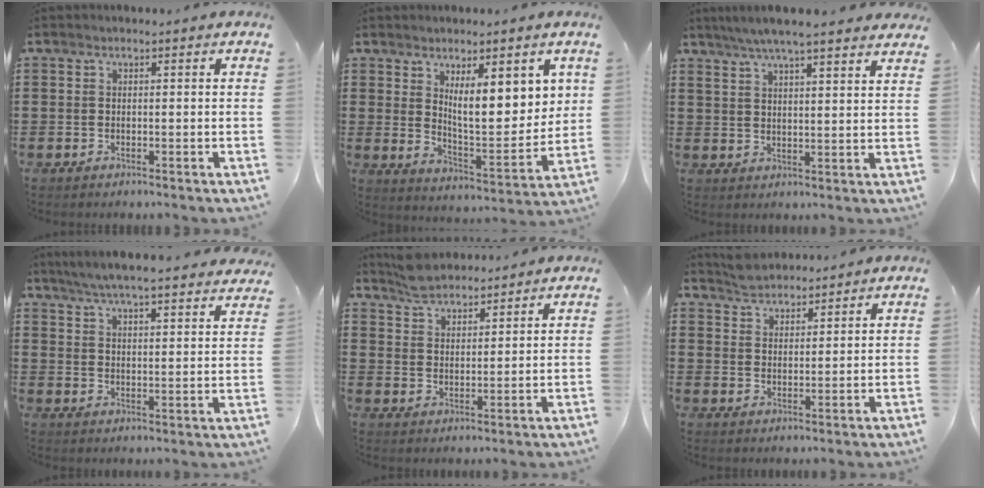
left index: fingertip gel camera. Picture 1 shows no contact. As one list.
[{"total": 8.3, "force": [4.5, 2.4, 6.5], "torque": [-0.101, -0.032, 0.073]}, {"total": 5.6, "force": [5.0, -0.2, 2.5], "torque": [-0.063, -0.015, 0.087]}, {"total": 5.7, "force": [5.4, -0.2, 1.6], "torque": [-0.051, -0.027, 0.096]}, {"total": 4.9, "force": [4.4, 1.9, 0.5], "torque": [-0.026, -0.006, 0.086]}, {"total": 3.7, "force": [3.4, 1.3, -0.2], "torque": [-0.008, 0.000, 0.066]}]